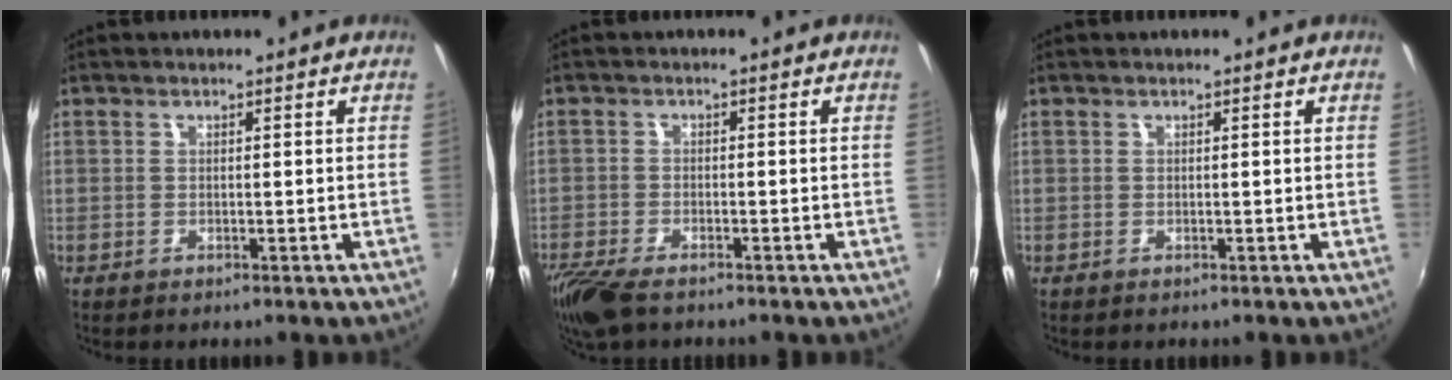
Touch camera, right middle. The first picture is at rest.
{"total": 7.2, "force": [-5.5, 2.1, 4.1], "torque": [-0.109, -0.031, -0.107]}
{"total": 0.0}